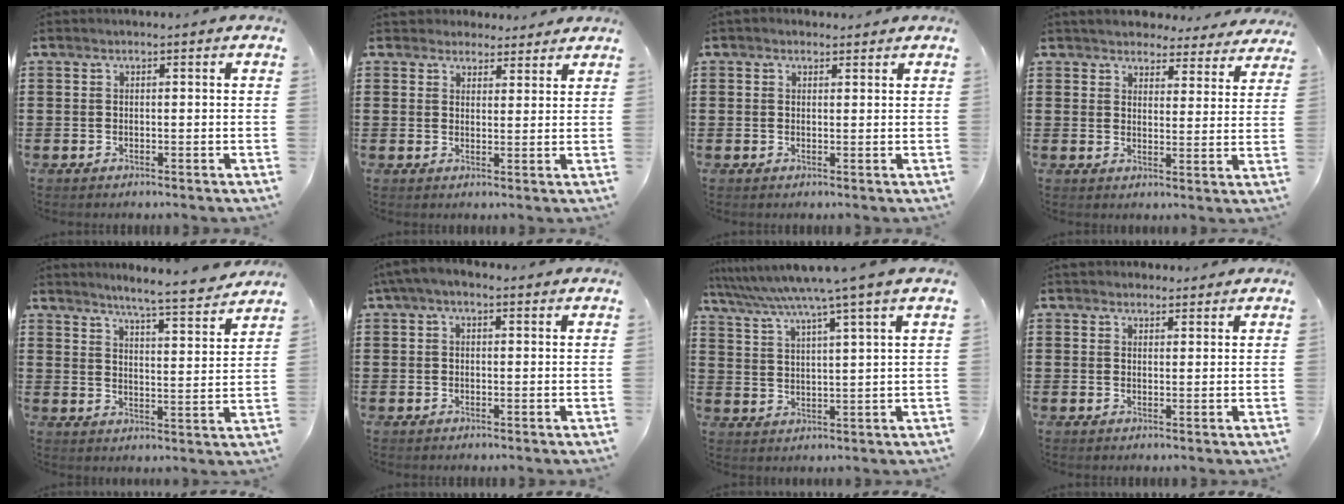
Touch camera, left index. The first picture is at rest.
{"total": 3.4, "force": [3.0, 1.7, -0.1], "torque": [-0.011, 0.002, 0.058]}
{"total": 1.2, "force": [0.9, 0.8, 0.1], "torque": [-0.005, 0.006, 0.017]}
{"total": 4.1, "force": [4.0, 0.8, 0.1], "torque": [-0.016, -0.023, 0.068]}
{"total": 5.6, "force": [5.2, -1.0, 2.0], "torque": [-0.051, -0.042, 0.083]}
{"total": 1.9, "force": [0.5, 1.2, 1.4], "torque": [-0.037, 0.006, 0.004]}
{"total": 6.3, "force": [5.2, -1.1, 3.4], "torque": [-0.085, -0.033, 0.085]}
{"total": 2.2, "force": [1.9, 1.0, 0.0], "torque": [0.003, 0.002, 0.035]}